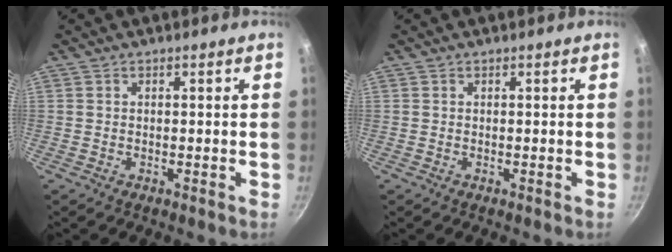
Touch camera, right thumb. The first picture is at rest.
{"total": 0.0}